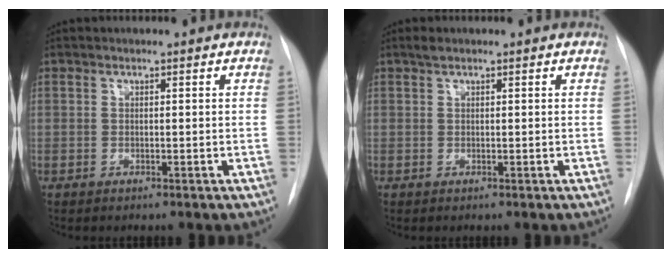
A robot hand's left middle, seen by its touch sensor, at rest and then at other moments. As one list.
[{"total": 0.9, "force": [0.7, 0.3, 0.5], "torque": [-0.014, 0.010, 0.015]}]